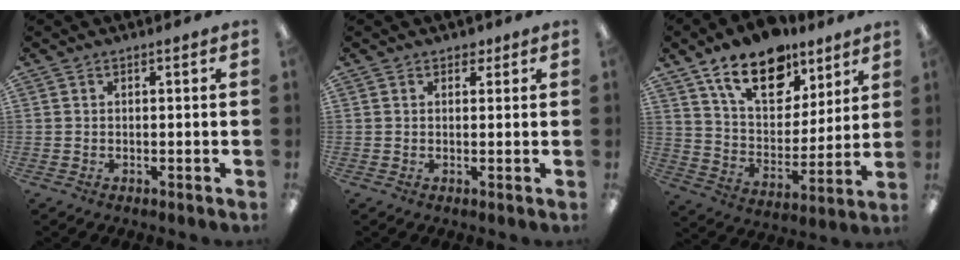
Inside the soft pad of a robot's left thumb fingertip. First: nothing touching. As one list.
[{"total": 1.9, "force": [1.2, 1.3, 0.7], "torque": [-0.007, -0.001, 0.020]}, {"total": 17.6, "force": [11.9, 9.3, 9.0], "torque": [-0.148, -0.061, 0.209]}]